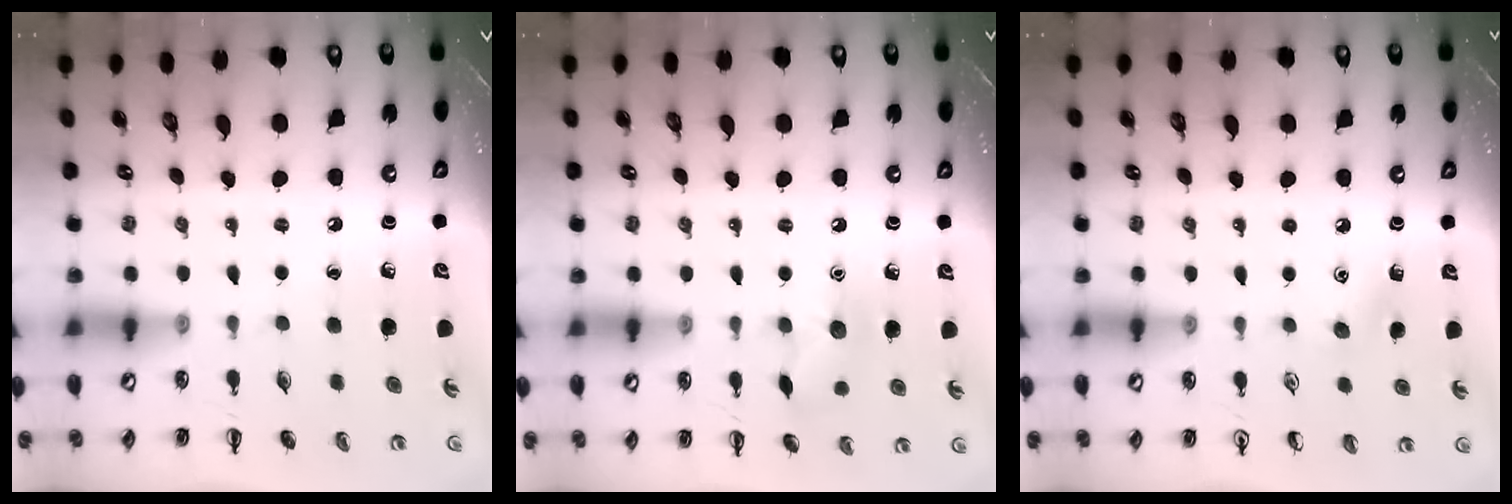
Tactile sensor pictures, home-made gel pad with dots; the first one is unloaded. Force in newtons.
{"total": 7.8, "press": 7.7, "slide": 1.3}
{"total": 4.0, "press": 3.9, "slide": 1.1}